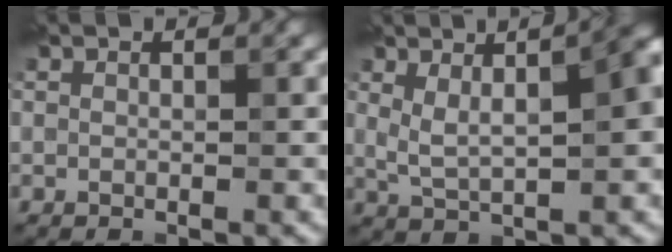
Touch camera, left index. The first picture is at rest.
{"total": 6.9, "force": [1.6, 2.4, 6.3], "torque": [-0.107, 0.004, 0.029]}